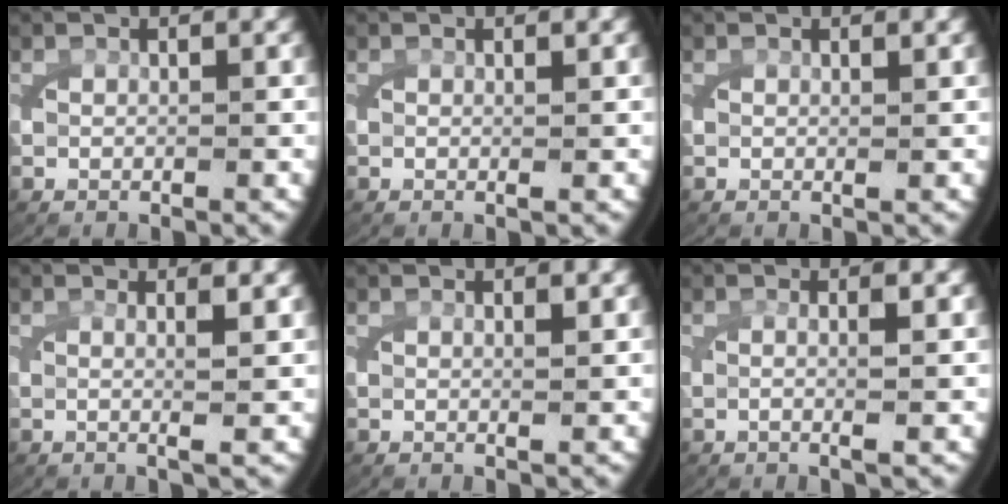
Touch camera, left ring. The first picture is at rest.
{"total": 0.6, "force": [0.2, 0.0, 0.6], "torque": [-0.013, -0.001, 0.002]}
{"total": 0.5, "force": [0.3, -0.1, 0.4], "torque": [-0.010, -0.003, 0.005]}
{"total": 2.3, "force": [0.4, 0.0, 2.3], "torque": [-0.049, -0.008, 0.009]}
{"total": 1.0, "force": [0.3, 0.0, 0.9], "torque": [-0.019, -0.003, 0.006]}
{"total": 2.4, "force": [0.0, 0.3, 2.4], "torque": [-0.049, -0.002, 0.002]}